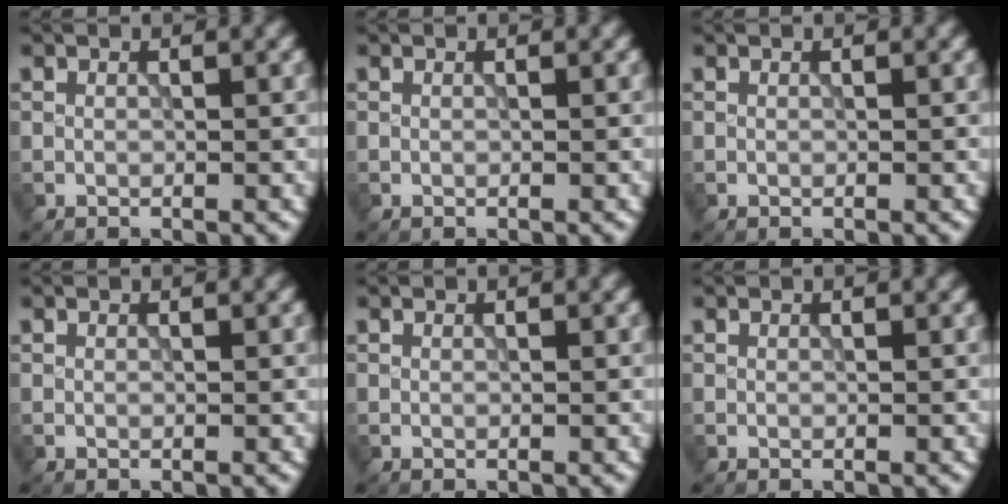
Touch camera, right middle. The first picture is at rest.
{"total": 0.0}
{"total": 0.0}
{"total": 0.0}
{"total": 0.0}
{"total": 0.0}